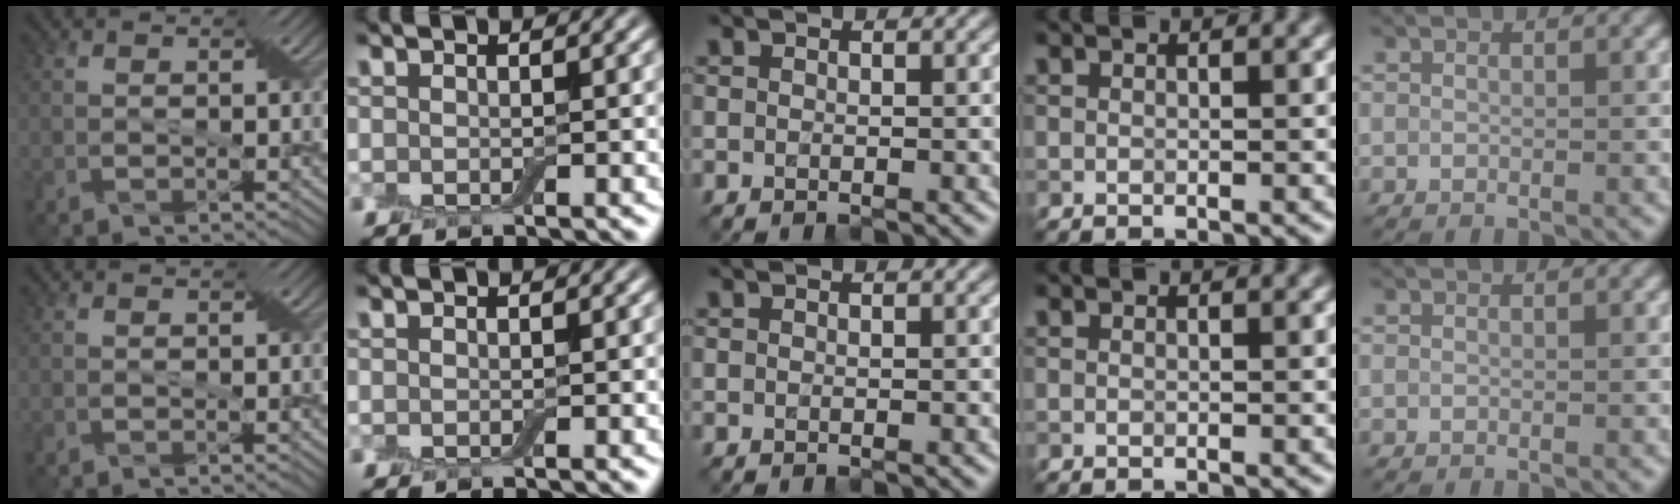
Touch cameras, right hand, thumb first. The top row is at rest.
{}